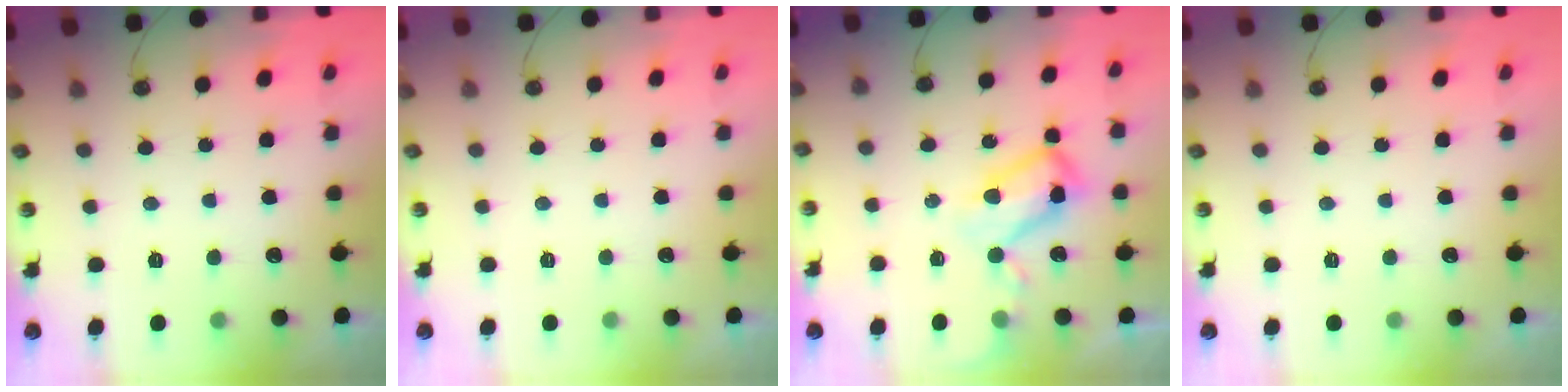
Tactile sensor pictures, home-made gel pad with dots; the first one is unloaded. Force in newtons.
{"total": 0.0}
{"total": 10.7, "press": 10.6, "slide": 1.5}
{"total": 0.0}